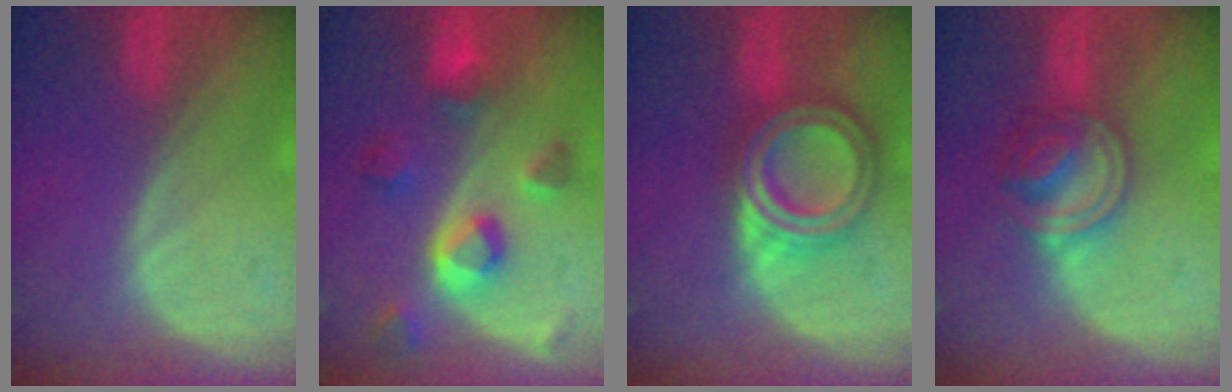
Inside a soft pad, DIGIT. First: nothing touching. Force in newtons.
{"total": 7.8, "press": 7.0, "slide": 3.5}
{"total": 7.5, "press": 7.5, "slide": 0.5}
{"total": 5.7, "press": 5.7, "slide": 0.4}